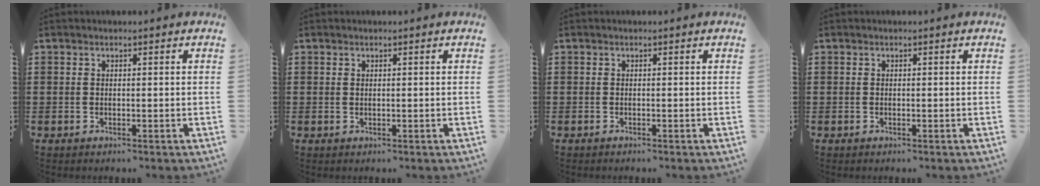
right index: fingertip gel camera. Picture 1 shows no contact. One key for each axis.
{"total": 0.0}
{"total": 0.0}
{"total": 0.0}